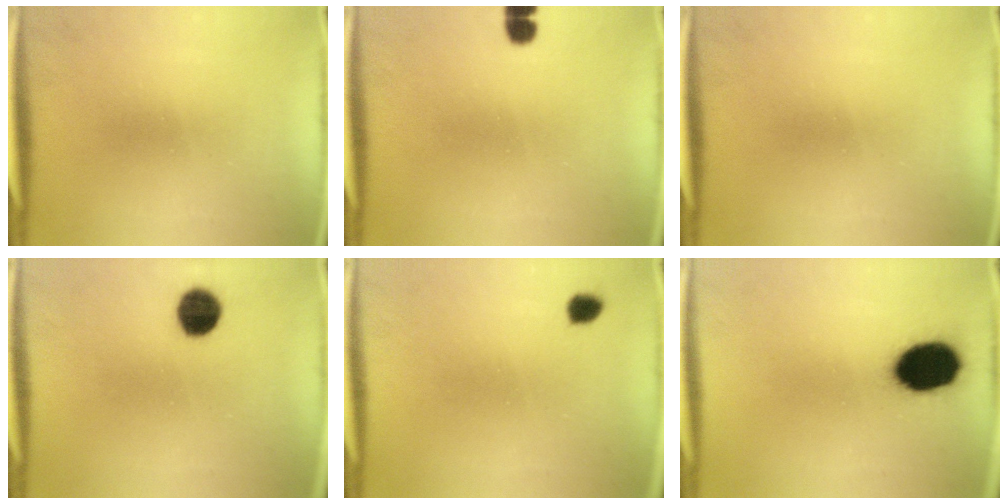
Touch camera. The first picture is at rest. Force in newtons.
{"total": 2.0}
{"total": 0.0}
{"total": 6.7}
{"total": 1.9}
{"total": 14.8}